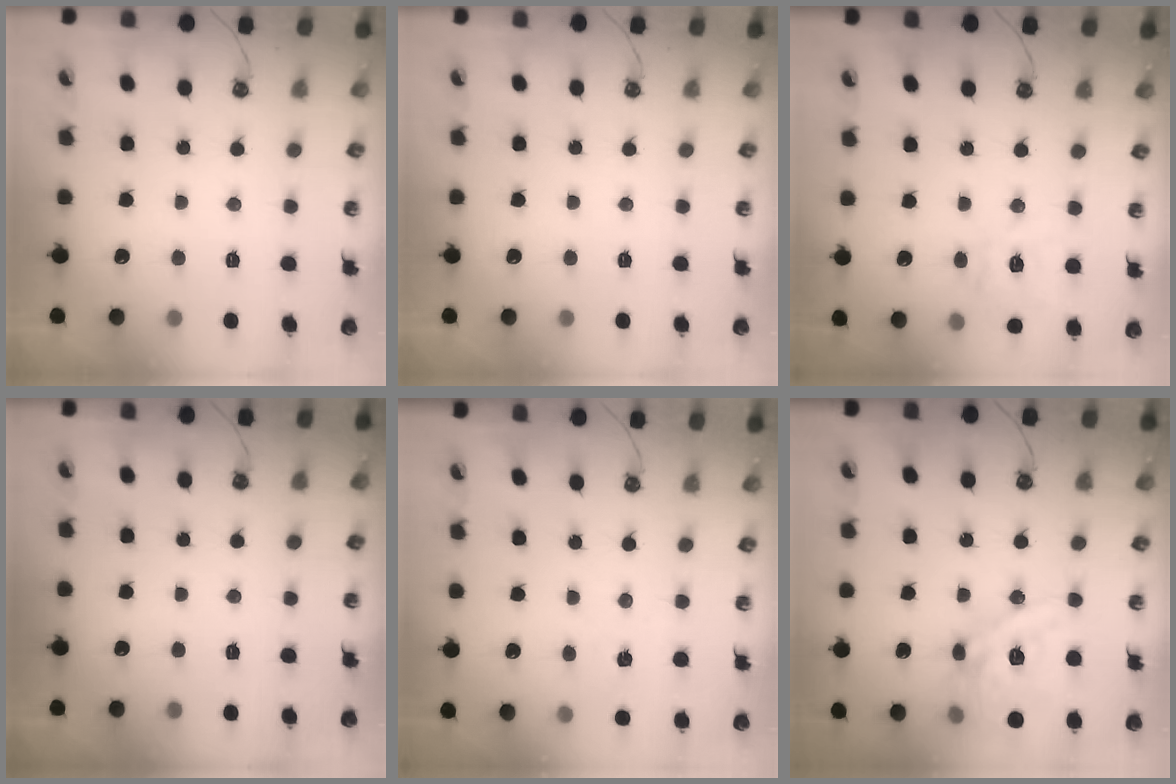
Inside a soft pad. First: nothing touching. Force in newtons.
{"total": 0.0}
{"total": 12.3, "press": 12.2, "slide": 1.3}
{"total": 0.0}
{"total": 5.6, "press": 5.6, "slide": 0.4}
{"total": 18.5, "press": 18.3, "slide": 2.2}